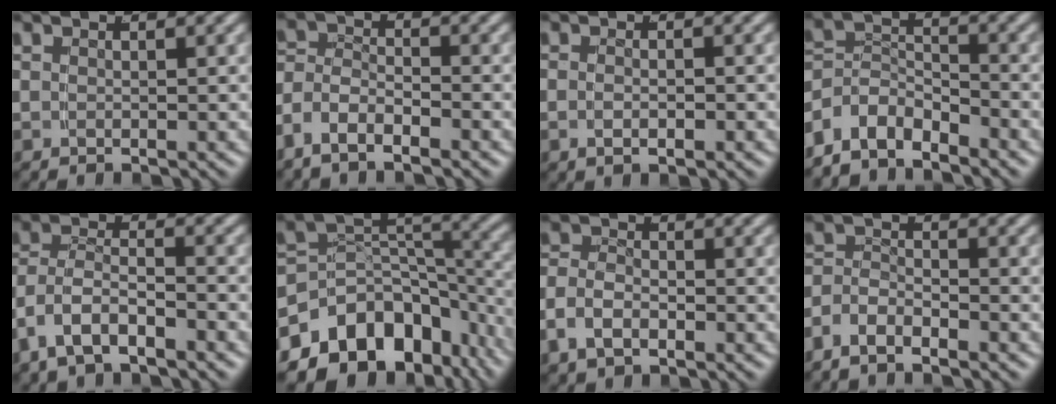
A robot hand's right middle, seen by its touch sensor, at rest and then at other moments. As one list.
[{"total": 4.5, "force": [-2.3, 3.2, 2.0], "torque": [-0.057, -0.018, -0.042]}, {"total": 1.4, "force": [-0.8, 0.2, 1.1], "torque": [-0.024, -0.005, -0.010]}, {"total": 6.6, "force": [-3.4, 4.9, 2.9], "torque": [-0.076, -0.033, -0.053]}, {"total": 5.3, "force": [-2.5, 3.8, 2.7], "torque": [-0.083, -0.027, -0.038]}, {"total": 15.8, "force": [-7.9, 11.0, 8.1], "torque": [-0.148, -0.046, -0.114]}, {"total": 3.7, "force": [-1.4, 2.6, 2.2], "torque": [-0.059, -0.016, -0.020]}, {"total": 3.3, "force": [-2.3, 2.0, 1.4], "torque": [-0.038, -0.012, -0.041]}]